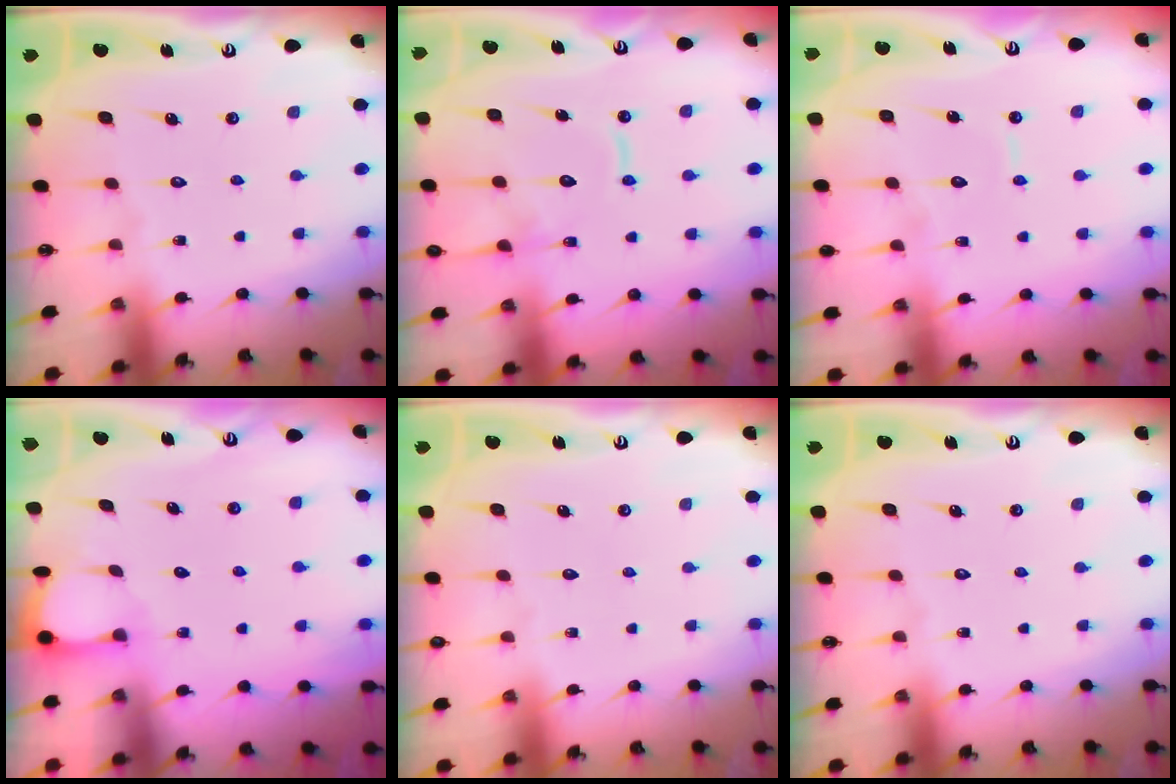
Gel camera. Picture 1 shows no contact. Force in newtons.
{"total": 11.8, "press": 11.8, "slide": 1.1}
{"total": 5.8, "press": 5.8, "slide": 0.2}
{"total": 2.0, "press": 2.0, "slide": 0.2}
{"total": 0.0}
{"total": 0.0}